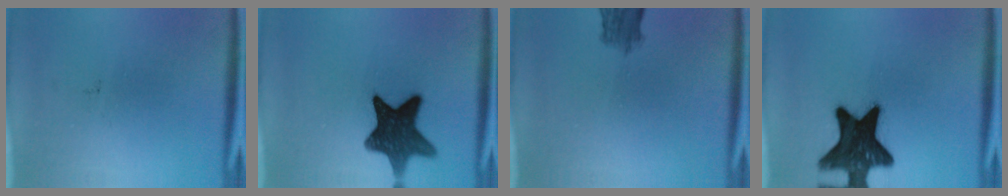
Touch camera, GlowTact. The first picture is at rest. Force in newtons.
{"total": 12.3}
{"total": 3.2}
{"total": 15.8}